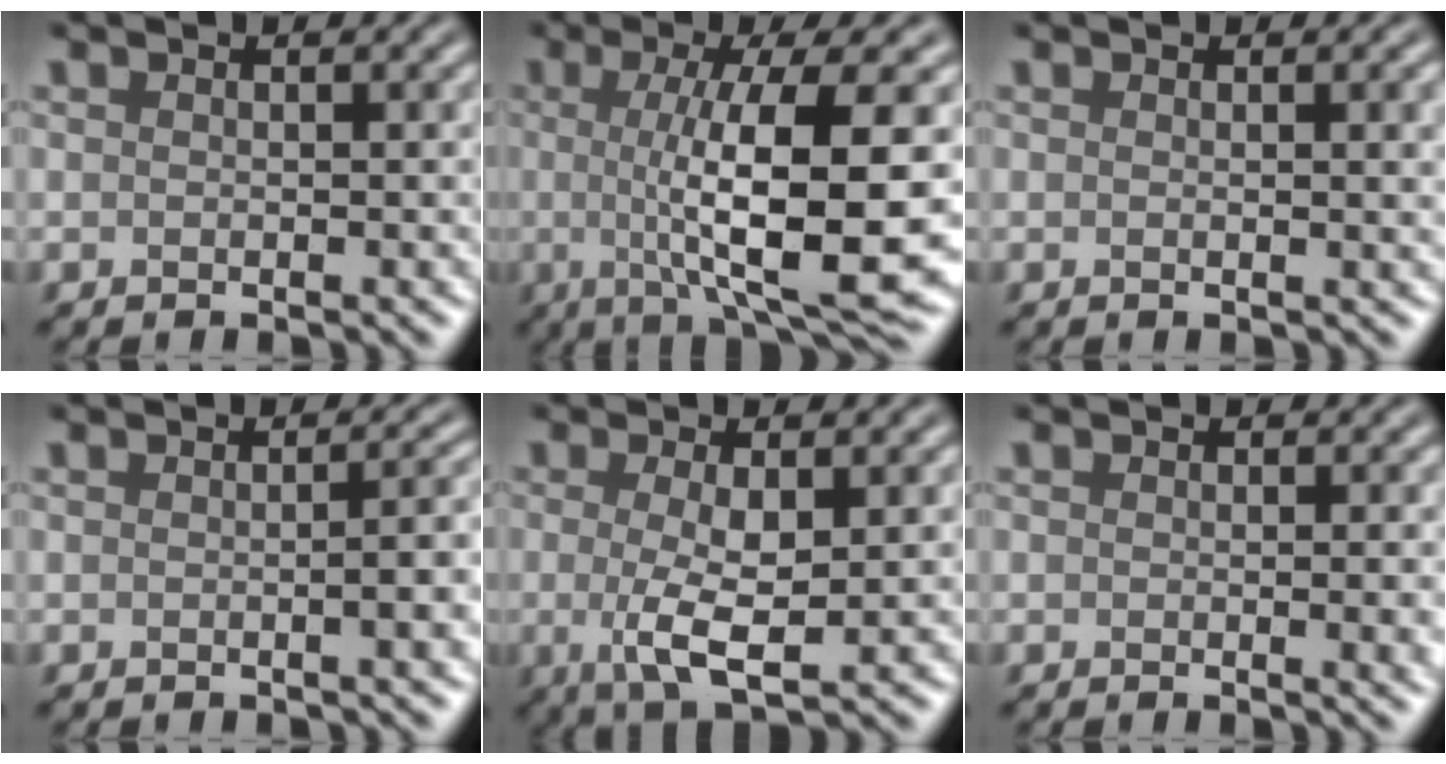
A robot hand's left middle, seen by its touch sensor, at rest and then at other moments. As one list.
[{"total": 12.0, "force": [-0.6, 3.0, 11.6], "torque": [-0.157, -0.007, -0.006]}, {"total": 2.9, "force": [0.3, 1.1, 2.6], "torque": [-0.020, 0.008, -0.001]}, {"total": 3.8, "force": [-0.3, 1.3, 3.5], "torque": [-0.020, 0.014, -0.005]}, {"total": 4.3, "force": [-0.2, 1.1, 4.1], "torque": [-0.082, -0.005, 0.003]}, {"total": 2.4, "force": [0.0, 1.0, 2.2], "torque": [-0.012, 0.002, -0.002]}]